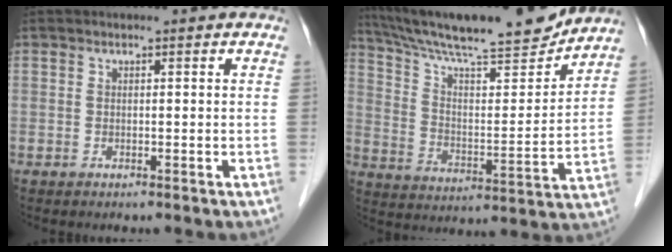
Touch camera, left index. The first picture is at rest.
{"total": 20.2, "force": [18.2, 1.9, 8.5], "torque": [-0.148, -0.007, 0.284]}